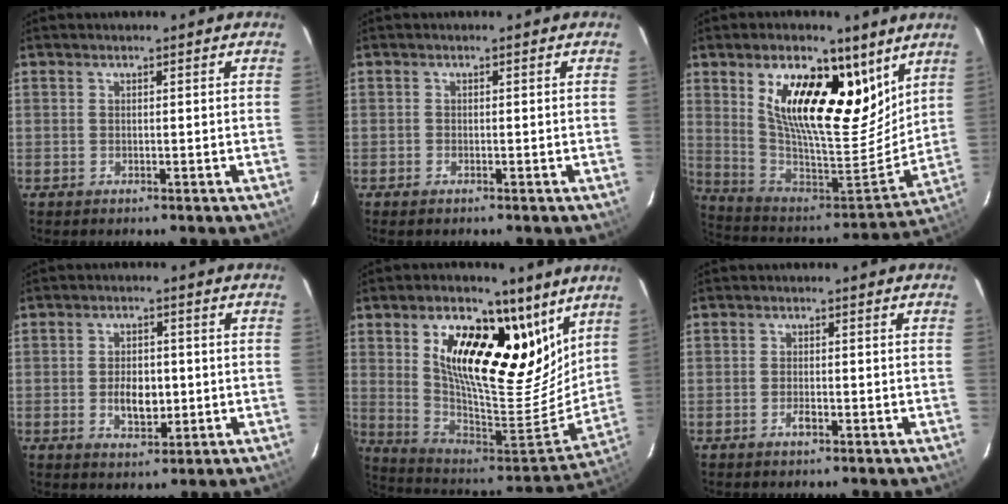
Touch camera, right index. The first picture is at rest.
{"total": 0.8, "force": [-0.6, 0.3, 0.3], "torque": [-0.006, -0.002, -0.014]}
{"total": 23.6, "force": [12.1, 10.4, 17.5], "torque": [-0.300, -0.004, 0.212]}
{"total": 5.8, "force": [-0.9, 3.5, 4.6], "torque": [-0.084, -0.001, -0.010]}
{"total": 25.5, "force": [12.9, 11.5, 18.7], "torque": [-0.316, -0.008, 0.222]}
{"total": 1.8, "force": [-1.0, 0.8, 1.3], "torque": [-0.028, -0.001, -0.018]}